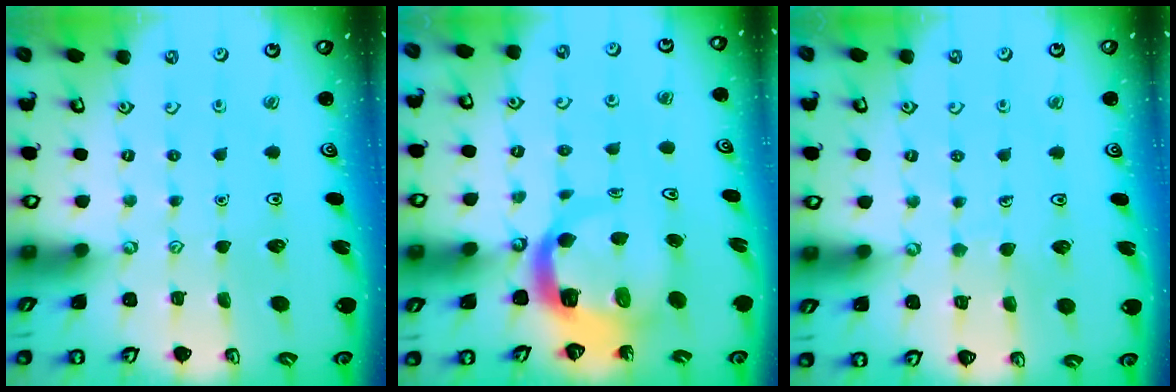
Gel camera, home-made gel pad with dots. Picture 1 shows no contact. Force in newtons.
{"total": 8.4, "press": 8.3, "slide": 0.9}
{"total": 4.2, "press": 4.2, "slide": 0.3}